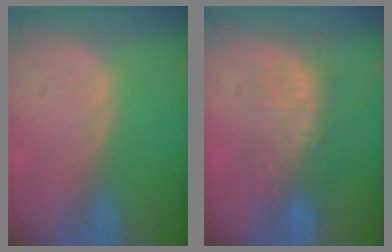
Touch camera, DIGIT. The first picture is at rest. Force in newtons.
{"total": 6.8, "press": 6.7, "slide": 1.4}